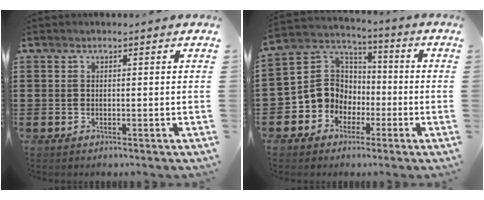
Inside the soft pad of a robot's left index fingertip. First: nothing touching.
{"total": 8.5, "force": [-2.0, 7.9, 2.3], "torque": [-0.097, 0.003, -0.044]}